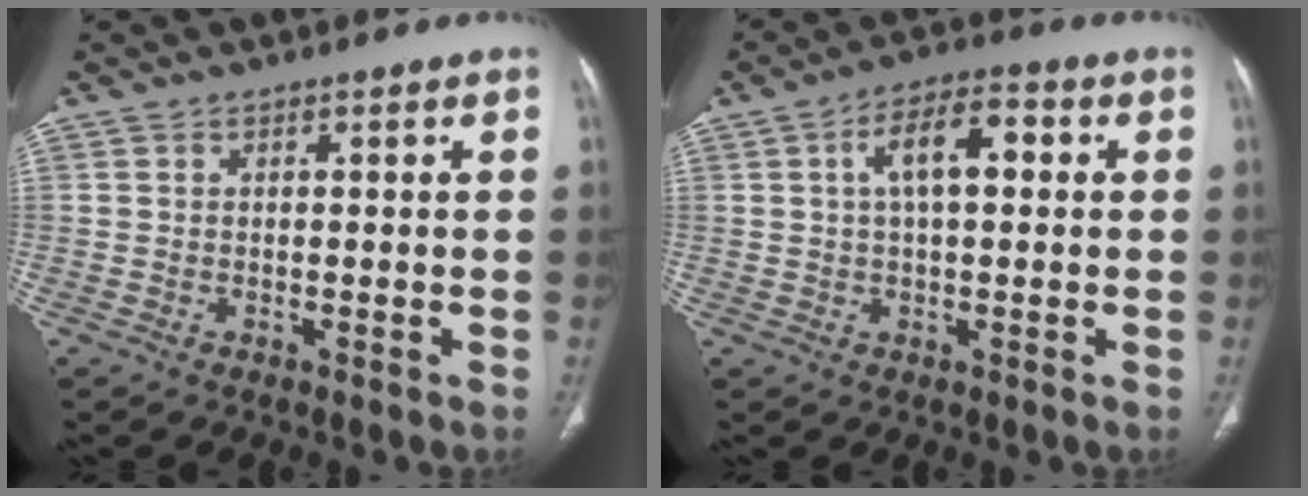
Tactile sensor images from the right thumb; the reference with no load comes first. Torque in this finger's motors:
{"motor_torque": [0.73, 1.11, 0.76, -0.64, 0.04]}